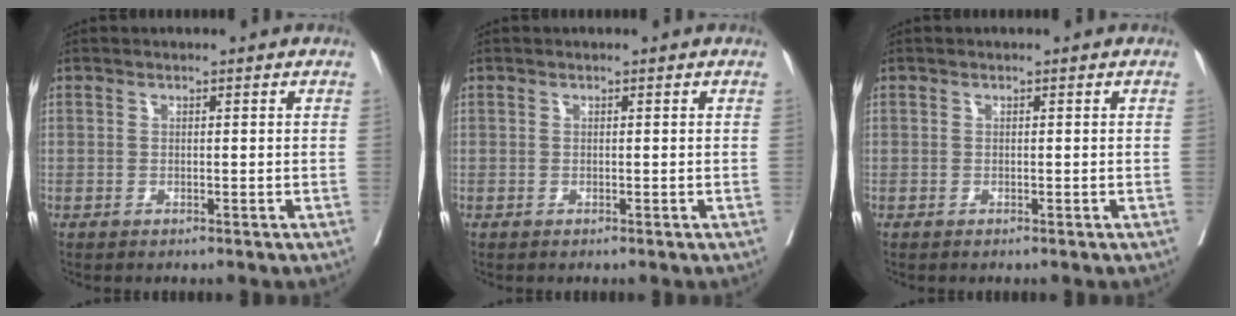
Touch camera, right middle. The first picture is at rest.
{"total": 0.0}
{"total": 0.0}